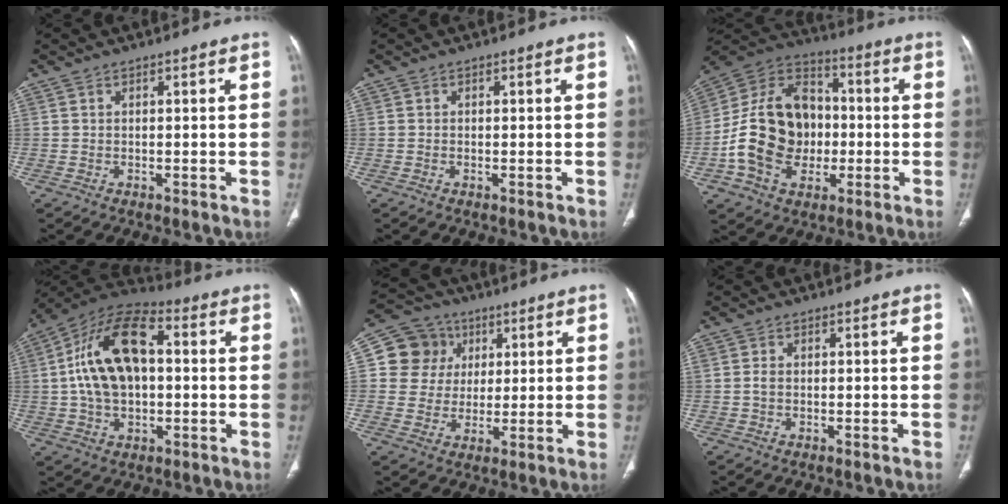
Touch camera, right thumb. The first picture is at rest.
{"total": 0.0}
{"total": 20.2, "force": [-2.9, 15.5, 12.6], "torque": [-0.195, 0.033, -0.047]}
{"total": 17.5, "force": [1.7, 10.1, 14.2], "torque": [-0.250, 0.032, 0.025]}
{"total": 10.3, "force": [2.8, 9.6, 2.3], "torque": [-0.008, 0.003, 0.044]}
{"total": 1.3, "force": [-0.3, 0.7, 1.1], "torque": [-0.022, 0.001, -0.004]}